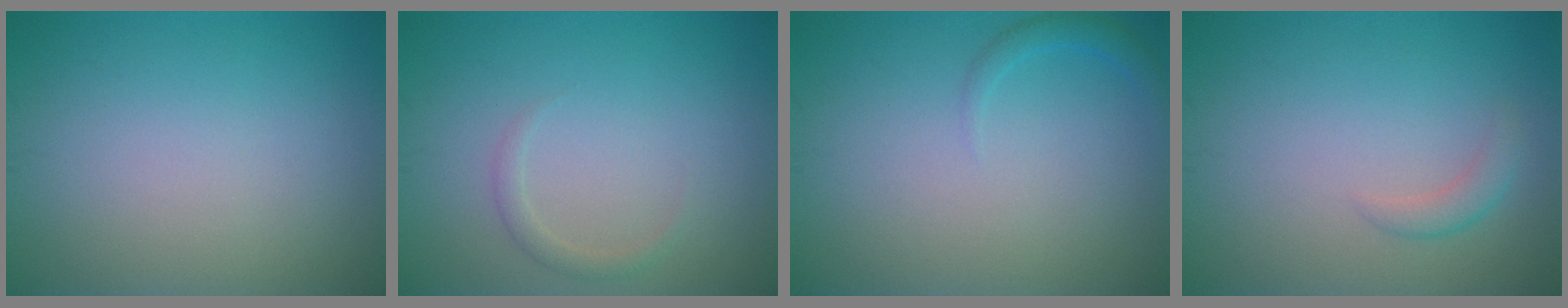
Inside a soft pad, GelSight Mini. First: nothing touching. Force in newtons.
{"total": 1.0, "press": 1.0, "slide": 0.1}
{"total": 1.1, "press": 1.1, "slide": 0.1}
{"total": 1.4, "press": 1.4, "slide": 0.1}